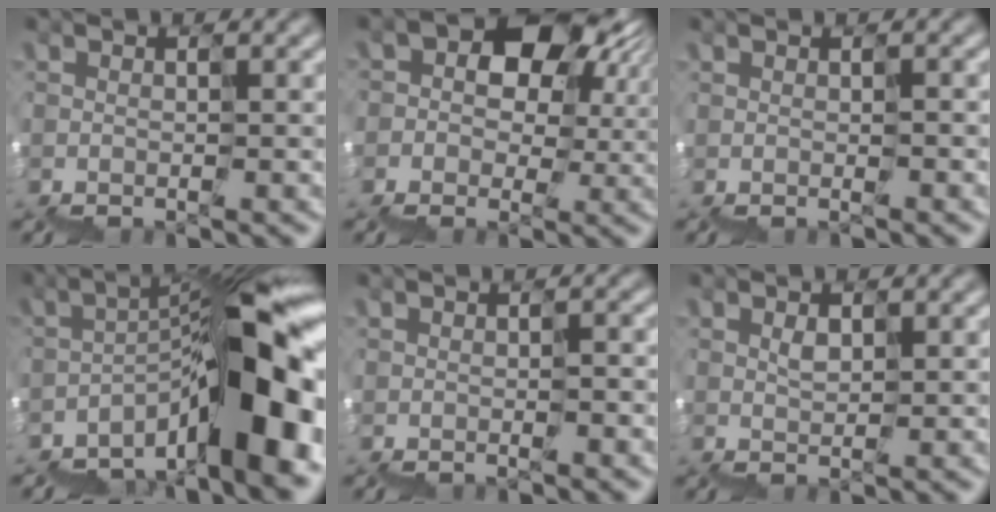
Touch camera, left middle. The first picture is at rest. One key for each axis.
{"total": 9.2, "fx": 1.1, "fy": 7.2, "fz": 5.6, "tx": -0.093, "ty": 0.018, "tz": 0.022}
{"total": 0.7, "fx": -0.1, "fy": 0.3, "fz": 0.6, "tx": -0.004, "ty": -0.002, "tz": 0.004}
{"total": 13.1, "fx": -5.0, "fy": 3.8, "fz": 11.5, "tx": -0.154, "ty": 0.026, "tz": -0.081}
{"total": 1.2, "fx": -0.4, "fy": 0.5, "fz": 1.0, "tx": -0.007, "ty": 0.002, "tz": 0.000}
{"total": 1.1, "fx": 1.1, "fy": 0.0, "fz": 0.0, "tx": -0.008, "ty": 0.016, "tz": 0.023}